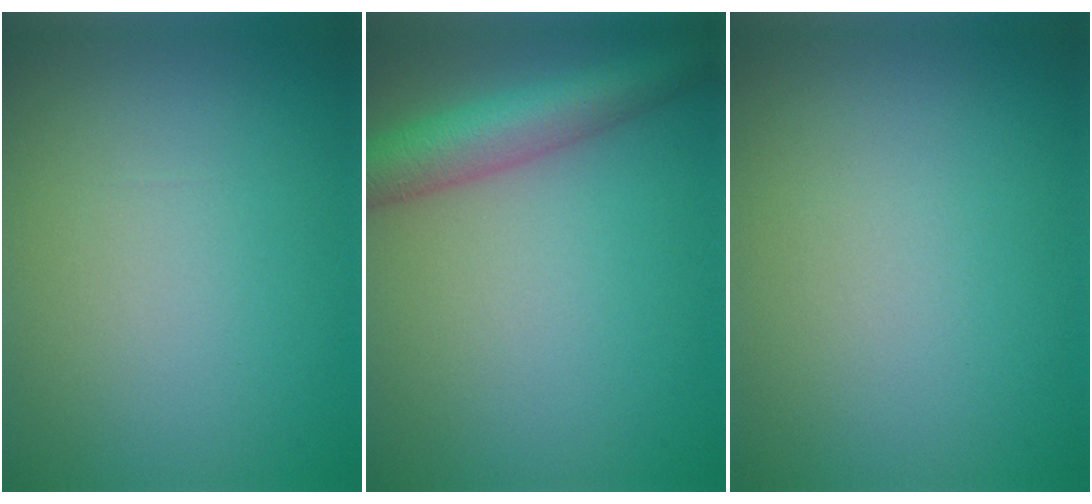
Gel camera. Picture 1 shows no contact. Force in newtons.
{"total": 5.6, "press": 5.6, "slide": 0.2}
{"total": 0.0}